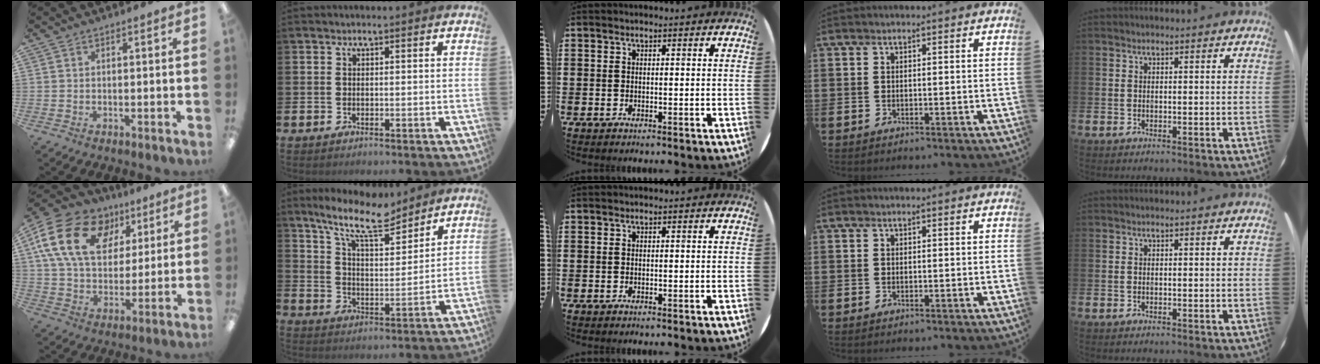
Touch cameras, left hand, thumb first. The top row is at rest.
{"thumb": {"total": 21.2, "force": [8.8, 14.6, 12.6], "torque": [-0.239, -0.015, 0.160]}, "index": {"total": 11.5, "force": [9.7, 2.7, 5.4], "torque": [-0.127, -0.047, 0.173]}}